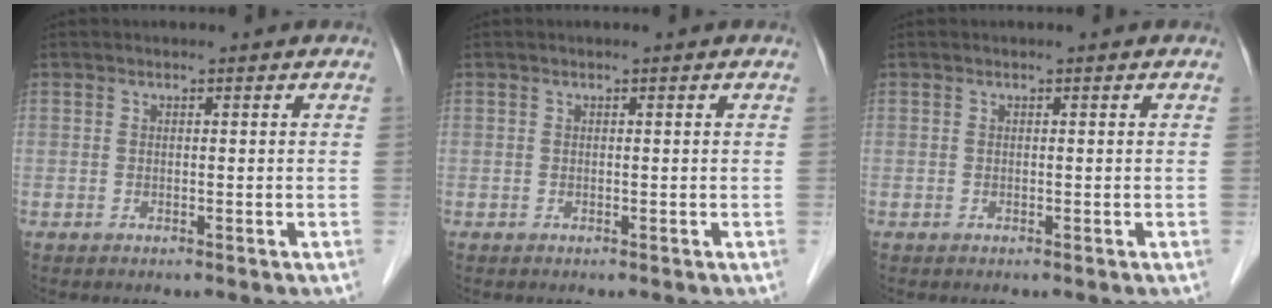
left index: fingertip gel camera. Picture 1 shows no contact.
{"total": 0.0}
{"total": 0.0}